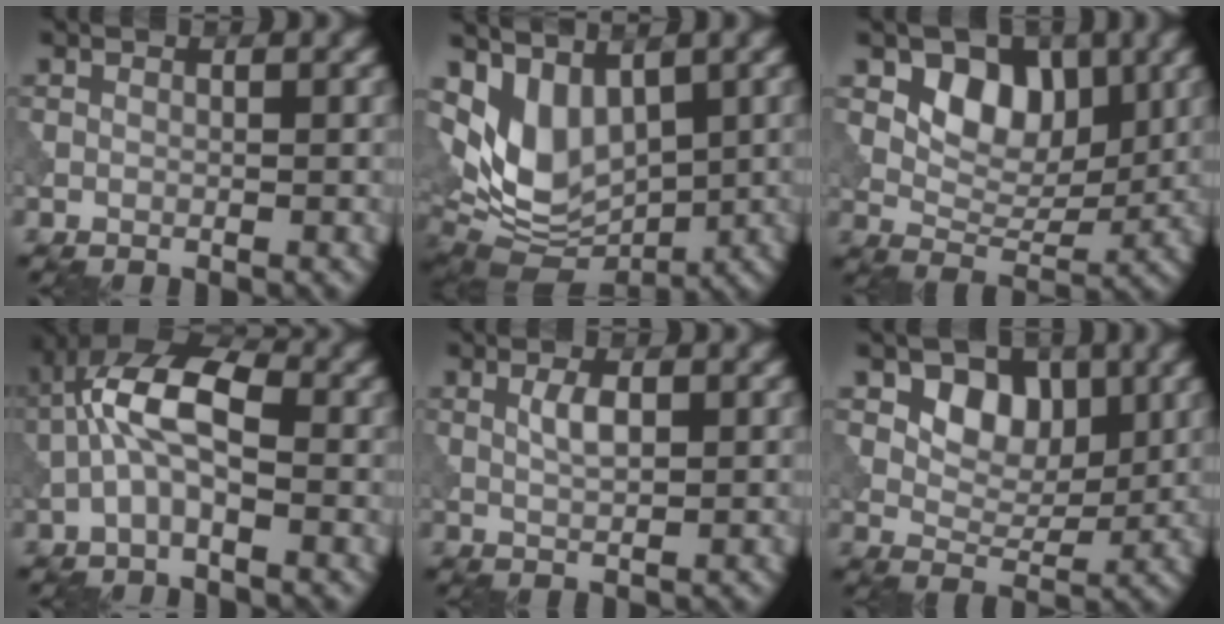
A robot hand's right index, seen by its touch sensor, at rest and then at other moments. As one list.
[{"total": 6.5, "force": [1.5, 4.2, 4.7], "torque": [-0.095, -0.021, 0.037]}, {"total": 5.2, "force": [2.0, 3.5, 3.3], "torque": [-0.047, -0.012, 0.026]}, {"total": 6.8, "force": [-0.7, 3.0, 6.1], "torque": [-0.130, 0.023, -0.025]}, {"total": 1.9, "force": [0.4, 0.7, 1.7], "torque": [-0.041, -0.002, 0.008]}, {"total": 4.3, "force": [1.7, 3.1, 2.5], "torque": [-0.039, -0.010, 0.022]}]